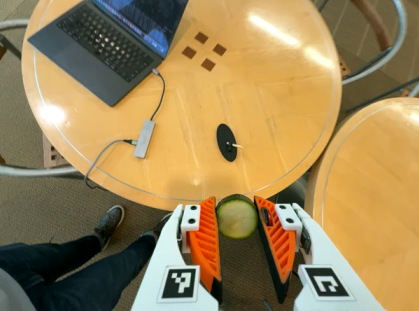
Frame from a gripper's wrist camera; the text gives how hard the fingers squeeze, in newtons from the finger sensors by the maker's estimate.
{"total": 7.7, "left": 7.4, "right": 8.0}